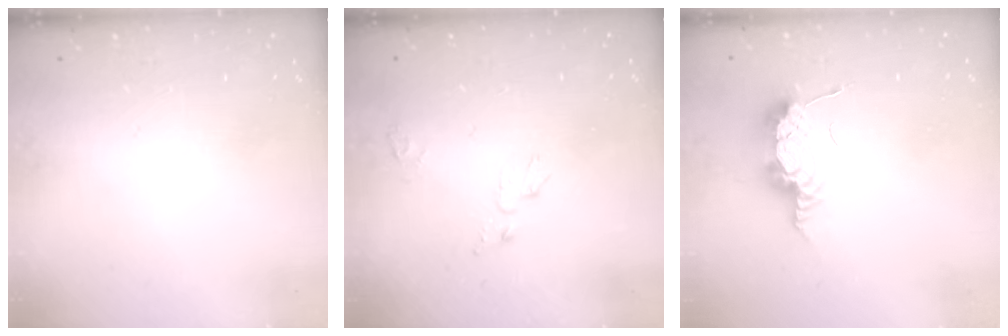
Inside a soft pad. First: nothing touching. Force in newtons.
{"total": 4.1, "press": 4.1, "slide": 0.4}
{"total": 10.3, "press": 9.3, "slide": 4.4}